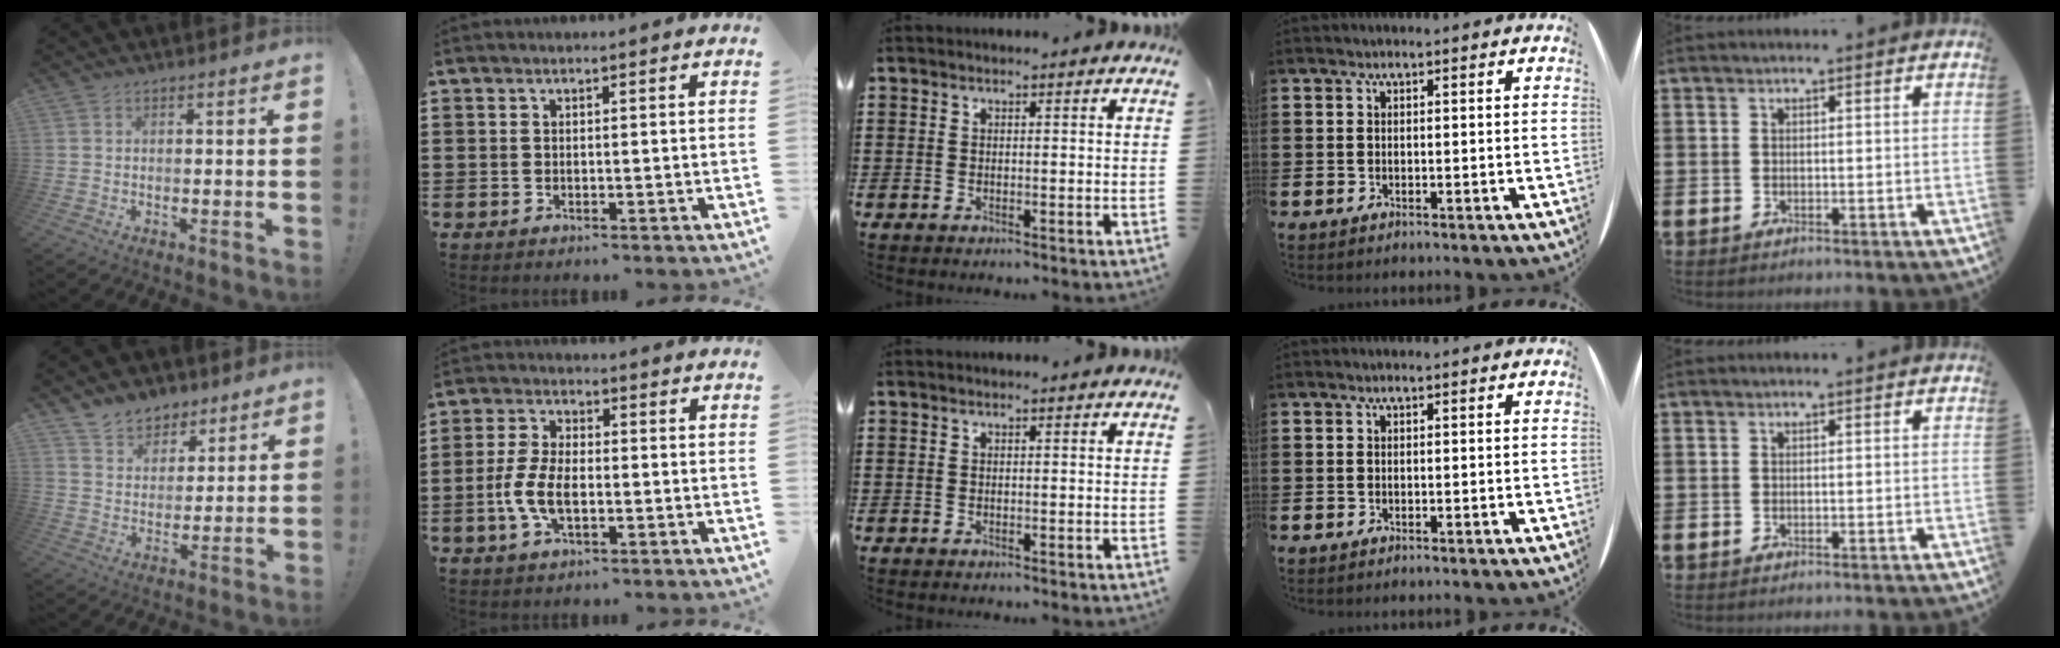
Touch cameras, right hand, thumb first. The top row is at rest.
{"thumb": {"total": 8.1, "force": [6.2, 5.2, 0.8], "torque": [-0.018, -0.053, 0.125]}, "index": {"total": 6.5, "force": [-1.6, 3.1, 5.5], "torque": [-0.129, -0.003, -0.036]}}